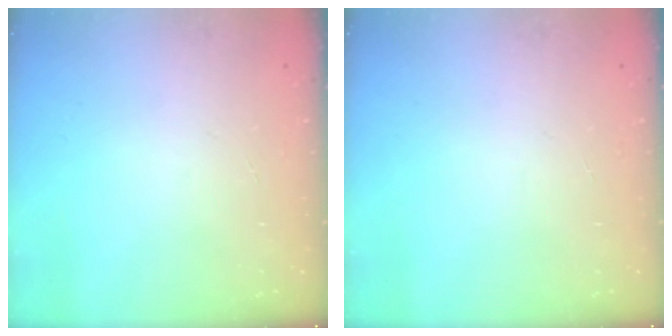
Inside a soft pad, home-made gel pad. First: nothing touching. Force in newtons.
{"total": 0.0}